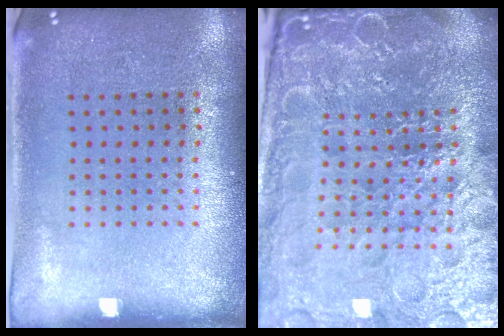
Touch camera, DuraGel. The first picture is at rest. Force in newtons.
{"total": 6.7, "press": 5.9, "slide": 3.1}